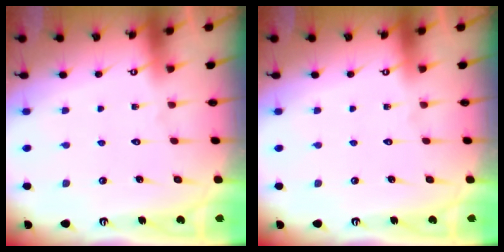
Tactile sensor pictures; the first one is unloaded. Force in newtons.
{"total": 0.0}